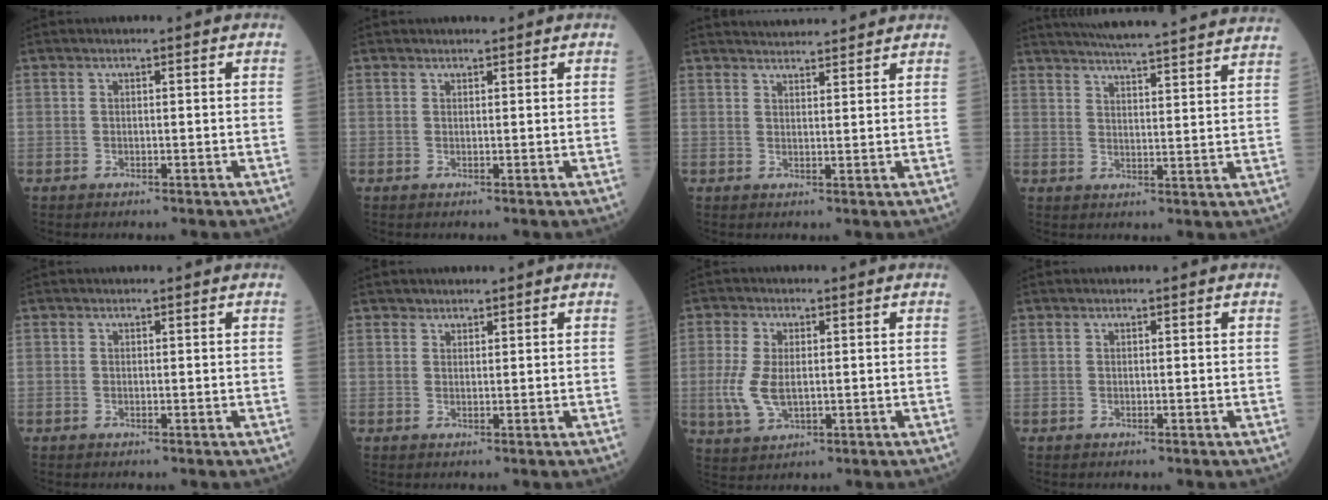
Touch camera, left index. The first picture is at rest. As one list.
[{"total": 1.0, "force": [0.9, 0.3, 0.3], "torque": [-0.012, 0.006, 0.015]}, {"total": 7.1, "force": [6.8, 0.9, 1.7], "torque": [-0.026, 0.024, 0.091]}, {"total": 25.0, "force": [23.2, 0.5, 9.2], "torque": [-0.145, -0.021, 0.292]}, {"total": 0.0}, {"total": 0.9, "force": [0.8, 0.4, -0.1], "torque": [0.001, 0.002, 0.012]}, {"total": 6.1, "force": [-0.5, 3.2, 5.2], "torque": [-0.134, -0.007, -0.006]}, {"total": 0.0}]